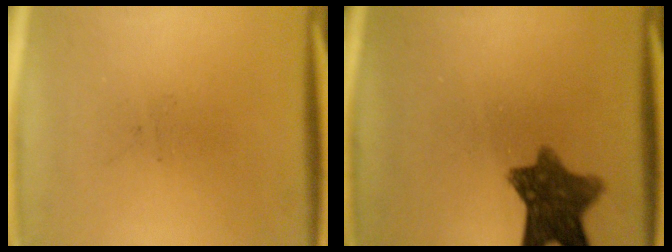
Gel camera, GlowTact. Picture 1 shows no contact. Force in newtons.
{"total": 9.2}